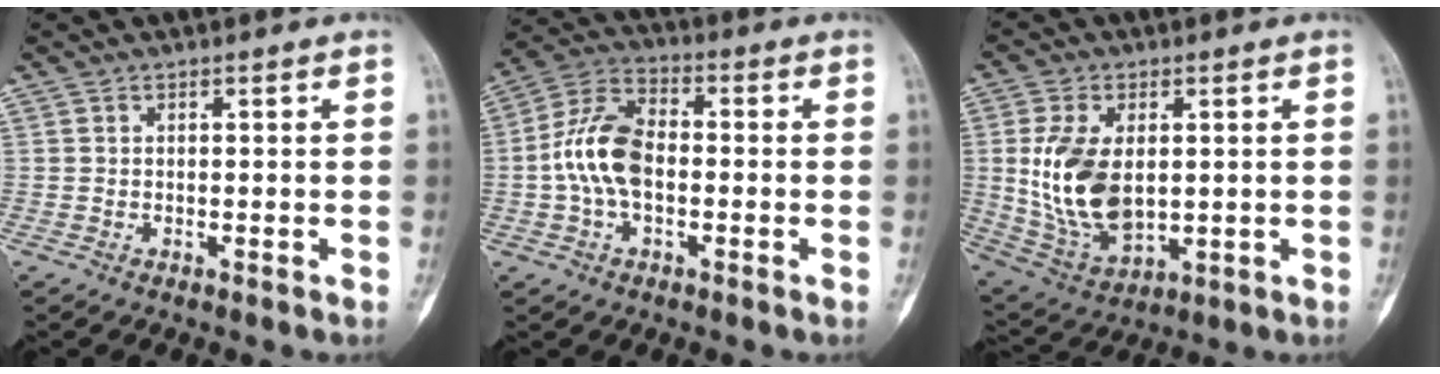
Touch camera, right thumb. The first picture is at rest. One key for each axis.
{"total": 11.1, "fx": -1.0, "fy": 6.6, "fz": 8.9, "tx": -0.175, "ty": 0.034, "tz": -0.027}
{"total": 14.6, "fx": 1.1, "fy": 8.7, "fz": 11.6, "tx": -0.218, "ty": -0.013, "tz": 0.039}